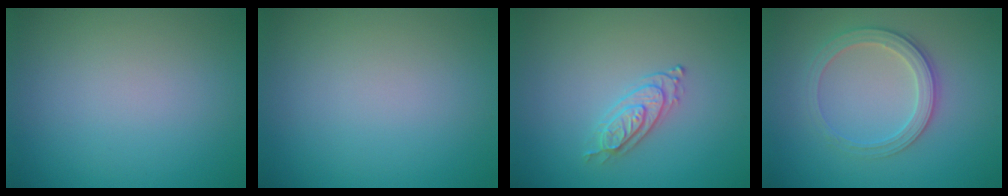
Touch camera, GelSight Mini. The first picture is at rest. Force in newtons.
{"total": 0.0}
{"total": 2.2, "press": 2.0, "slide": 0.7}
{"total": 2.8, "press": 2.7, "slide": 0.7}